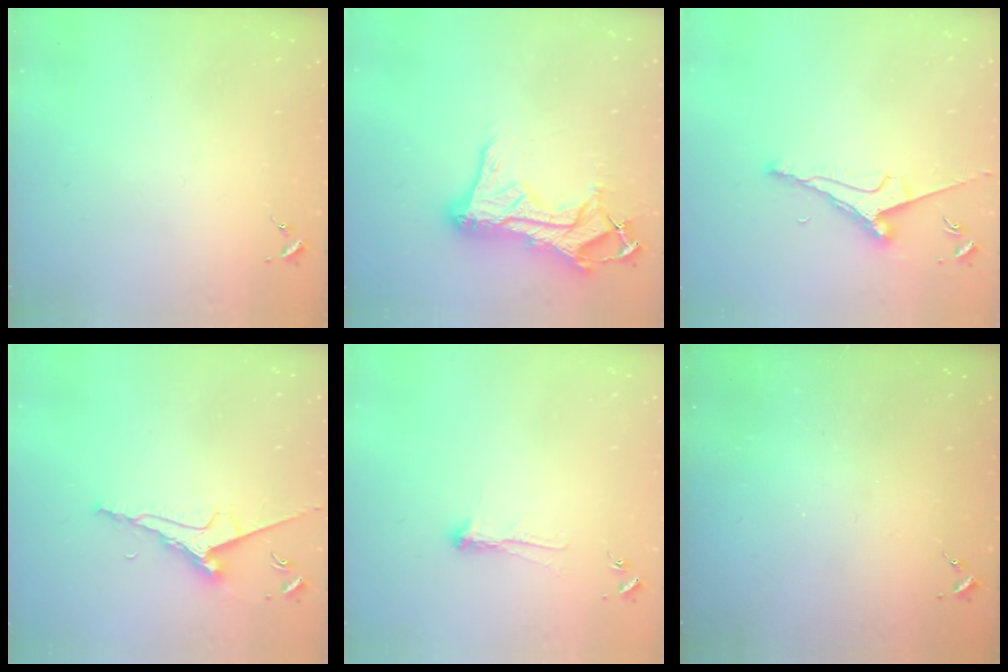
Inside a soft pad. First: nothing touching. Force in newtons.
{"total": 18.6, "press": 18.5, "slide": 2.0}
{"total": 8.1, "press": 8.0, "slide": 1.2}
{"total": 8.9, "press": 8.8, "slide": 1.0}
{"total": 6.9, "press": 6.9, "slide": 0.9}
{"total": 0.0}